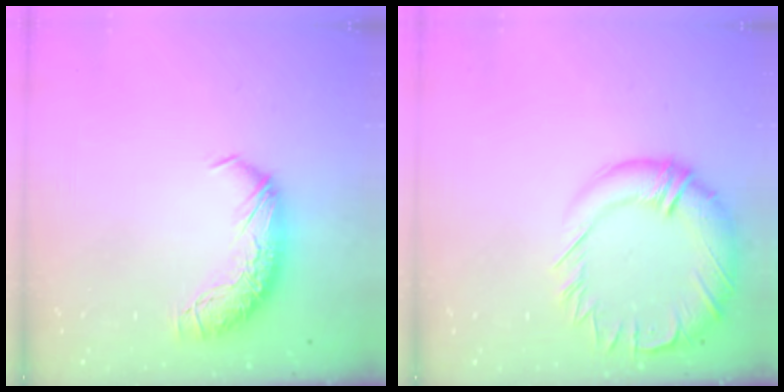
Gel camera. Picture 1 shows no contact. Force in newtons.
{"total": 6.7, "press": 5.7, "slide": 3.6}